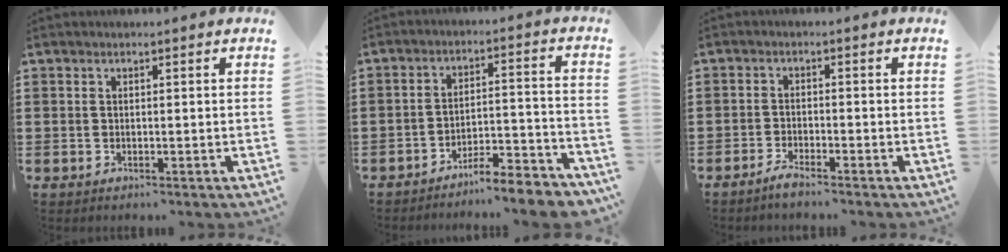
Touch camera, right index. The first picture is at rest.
{"total": 6.1, "force": [-5.9, 0.0, 1.6], "torque": [-0.022, 0.002, -0.115]}
{"total": 1.9, "force": [-1.8, 0.0, 0.6], "torque": [-0.012, 0.003, -0.033]}